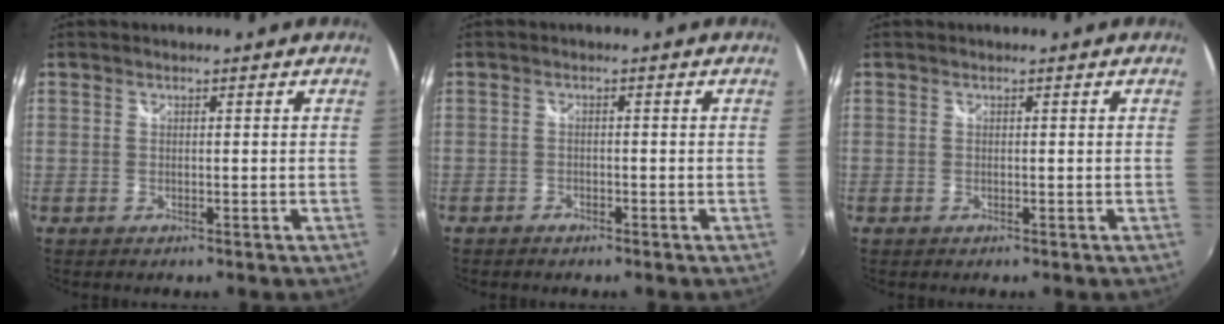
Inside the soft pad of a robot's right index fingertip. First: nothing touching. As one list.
[{"total": 1.5, "force": [-1.3, 0.7, 0.2], "torque": [-0.010, -0.003, -0.024]}, {"total": 0.0}]